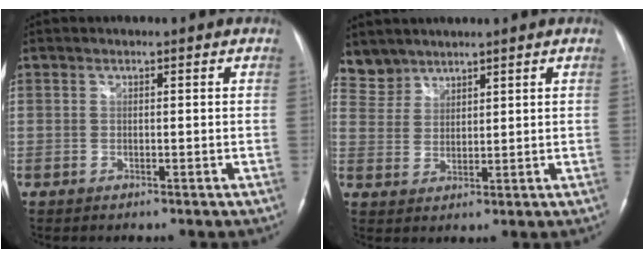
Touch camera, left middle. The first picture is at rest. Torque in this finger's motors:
{"motor_torque": [-0.20, -0.27, 0.02, -0.03]}